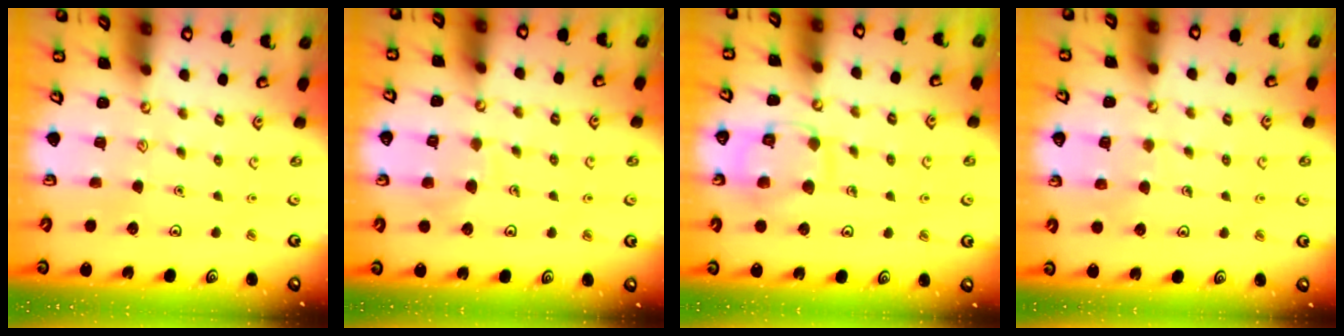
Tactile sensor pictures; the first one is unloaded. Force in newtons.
{"total": 6.7, "press": 6.6, "slide": 0.7}
{"total": 11.7, "press": 11.6, "slide": 0.9}
{"total": 6.8, "press": 6.7, "slide": 0.6}